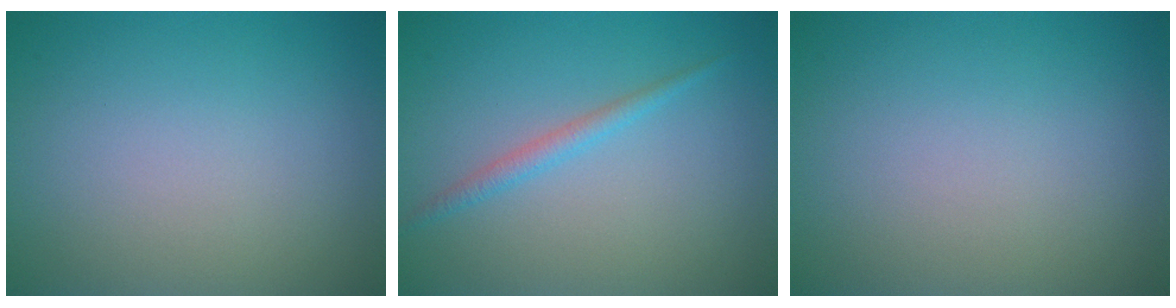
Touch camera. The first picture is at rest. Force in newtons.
{"total": 1.5, "press": 1.5, "slide": 0.1}
{"total": 0.0}